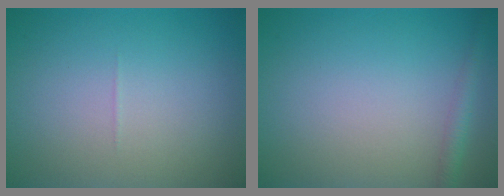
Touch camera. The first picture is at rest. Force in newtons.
{"total": 1.5, "press": 1.5, "slide": 0.1}